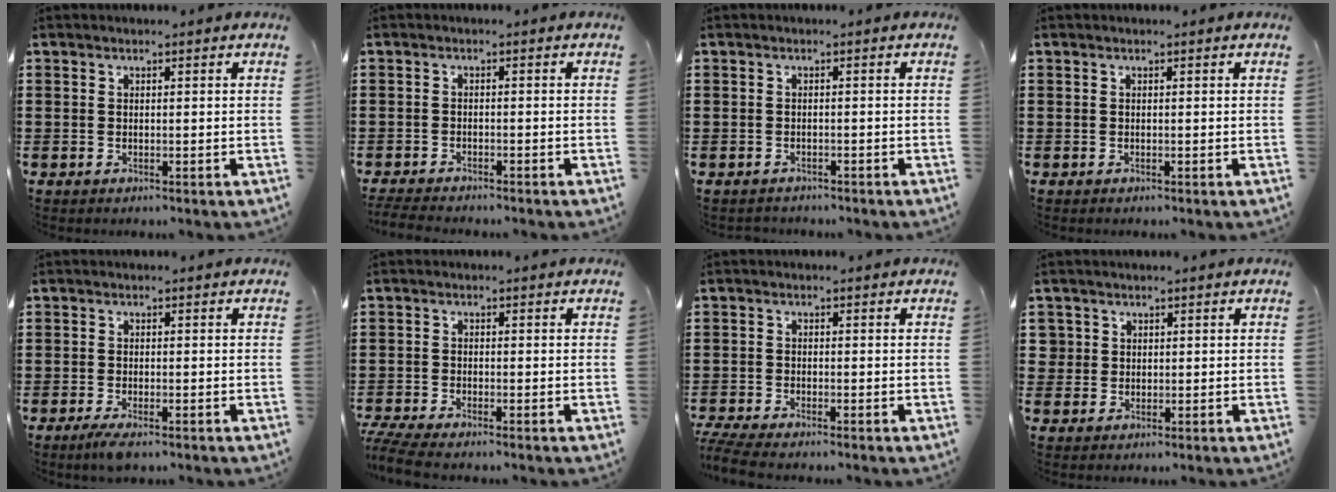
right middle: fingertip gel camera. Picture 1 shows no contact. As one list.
[{"total": 2.1, "force": [-2.1, 0.0, 0.3], "torque": [-0.016, -0.006, -0.046]}, {"total": 1.0, "force": [-0.9, 0.2, -0.2], "torque": [0.000, 0.002, -0.021]}, {"total": 0.0}, {"total": 1.9, "force": [-1.3, 0.1, 1.3], "torque": [-0.037, -0.006, -0.029]}, {"total": 3.1, "force": [-2.9, -0.1, 1.1], "torque": [-0.041, -0.012, -0.063]}, {"total": 2.9, "force": [-2.7, 0.0, 1.1], "torque": [-0.032, -0.008, -0.057]}, {"total": 2.3, "force": [0.5, 2.2, 0.1], "torque": [-0.016, 0.008, 0.008]}]